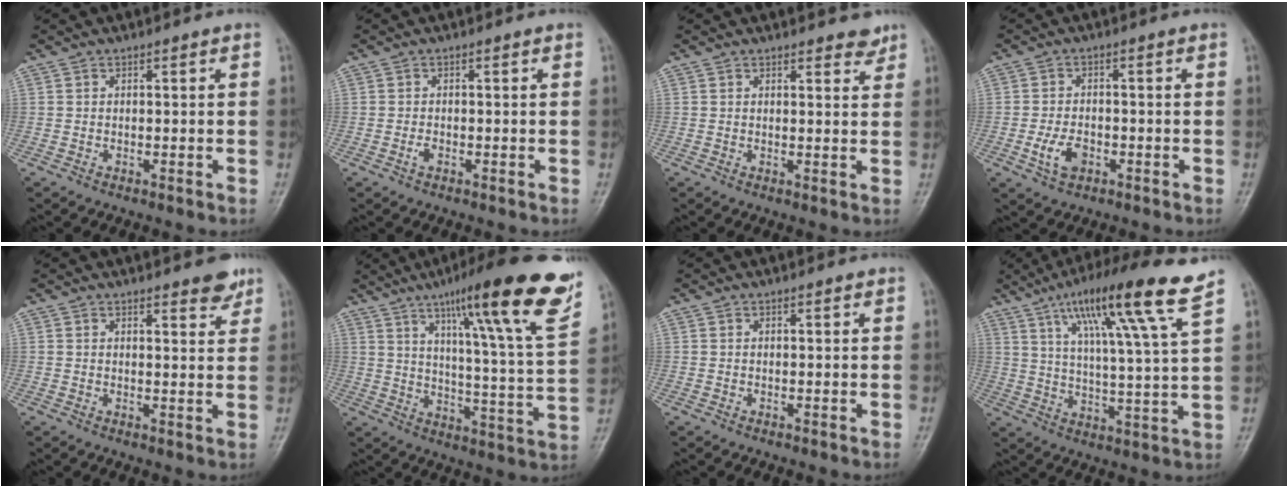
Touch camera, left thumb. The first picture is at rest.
{"total": 1.1, "force": [-0.5, 0.6, 0.8], "torque": [-0.017, 0.002, -0.009]}
{"total": 2.7, "force": [2.3, 0.9, 0.9], "torque": [0.003, -0.016, 0.024]}
{"total": 4.7, "force": [-1.7, 3.0, 3.3], "torque": [-0.062, 0.007, -0.030]}
{"total": 3.9, "force": [3.1, 1.1, 2.2], "torque": [-0.013, -0.021, 0.037]}
{"total": 23.4, "force": [13.9, 2.5, 18.6], "torque": [-0.252, -0.047, 0.202]}
{"total": 0.6, "force": [0.5, 0.1, 0.3], "torque": [-0.008, -0.003, 0.006]}
{"total": 16.5, "force": [9.9, 0.1, 13.2], "torque": [-0.215, -0.034, 0.156]}